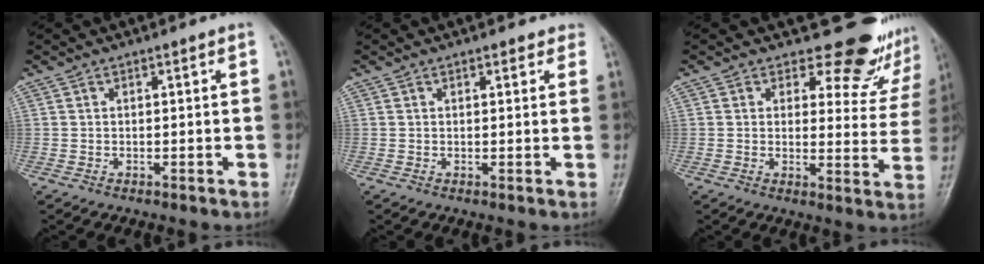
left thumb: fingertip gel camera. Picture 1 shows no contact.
{"total": 2.1, "force": [1.6, 1.1, 0.6], "torque": [0.016, -0.004, 0.012]}
{"total": 13.7, "force": [12.1, 6.0, 2.7], "torque": [0.017, -0.102, 0.123]}